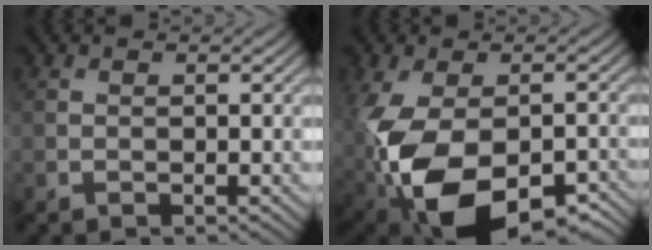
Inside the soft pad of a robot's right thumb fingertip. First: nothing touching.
{"total": 14.7, "force": [-5.0, 8.8, 10.7], "torque": [-0.213, -0.059, -0.064]}